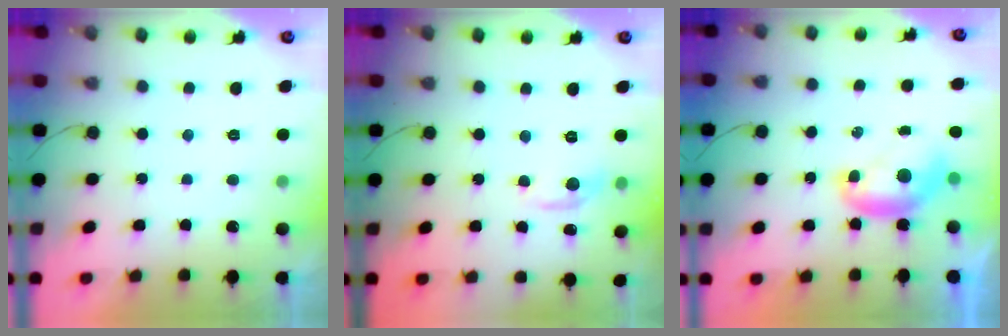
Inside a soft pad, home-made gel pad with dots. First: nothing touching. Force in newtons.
{"total": 4.9, "press": 4.9, "slide": 0.3}
{"total": 7.0, "press": 7.0, "slide": 0.3}